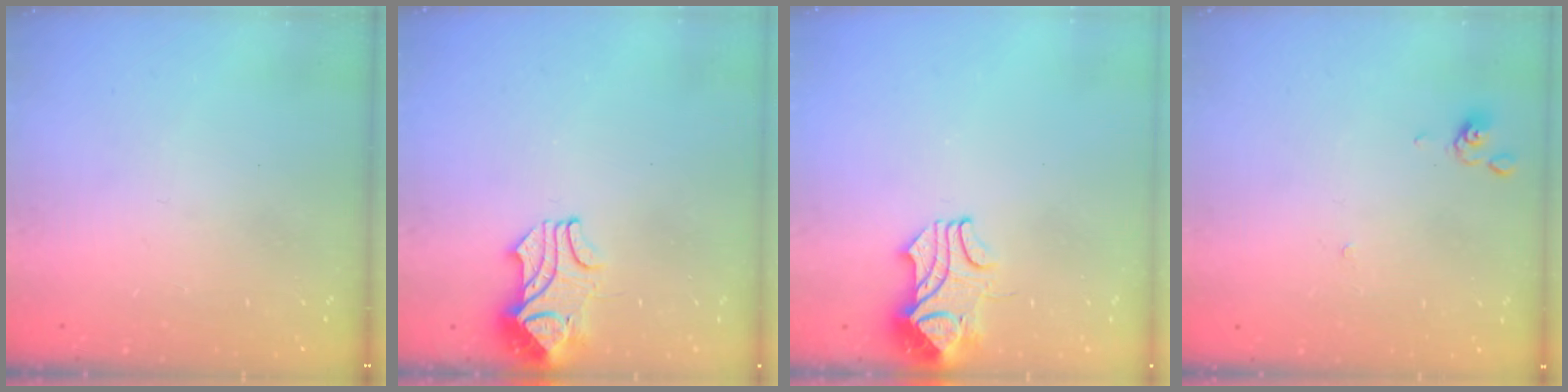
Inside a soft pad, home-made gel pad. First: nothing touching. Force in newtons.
{"total": 2.2, "press": 2.0, "slide": 1.0}
{"total": 2.5, "press": 2.4, "slide": 0.8}
{"total": 1.0, "press": 1.0, "slide": 0.2}